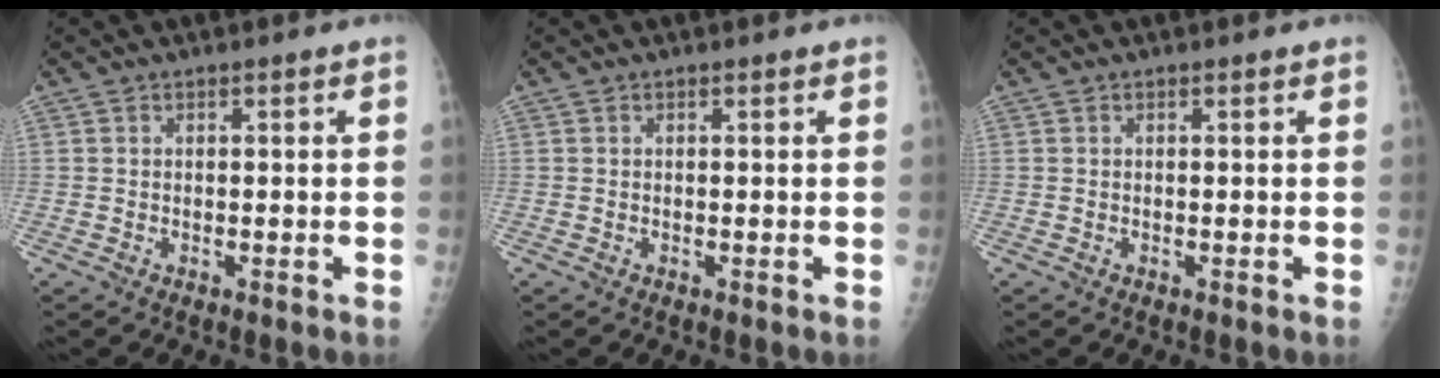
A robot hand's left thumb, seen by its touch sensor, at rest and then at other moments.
{"total": 0.0}
{"total": 0.0}